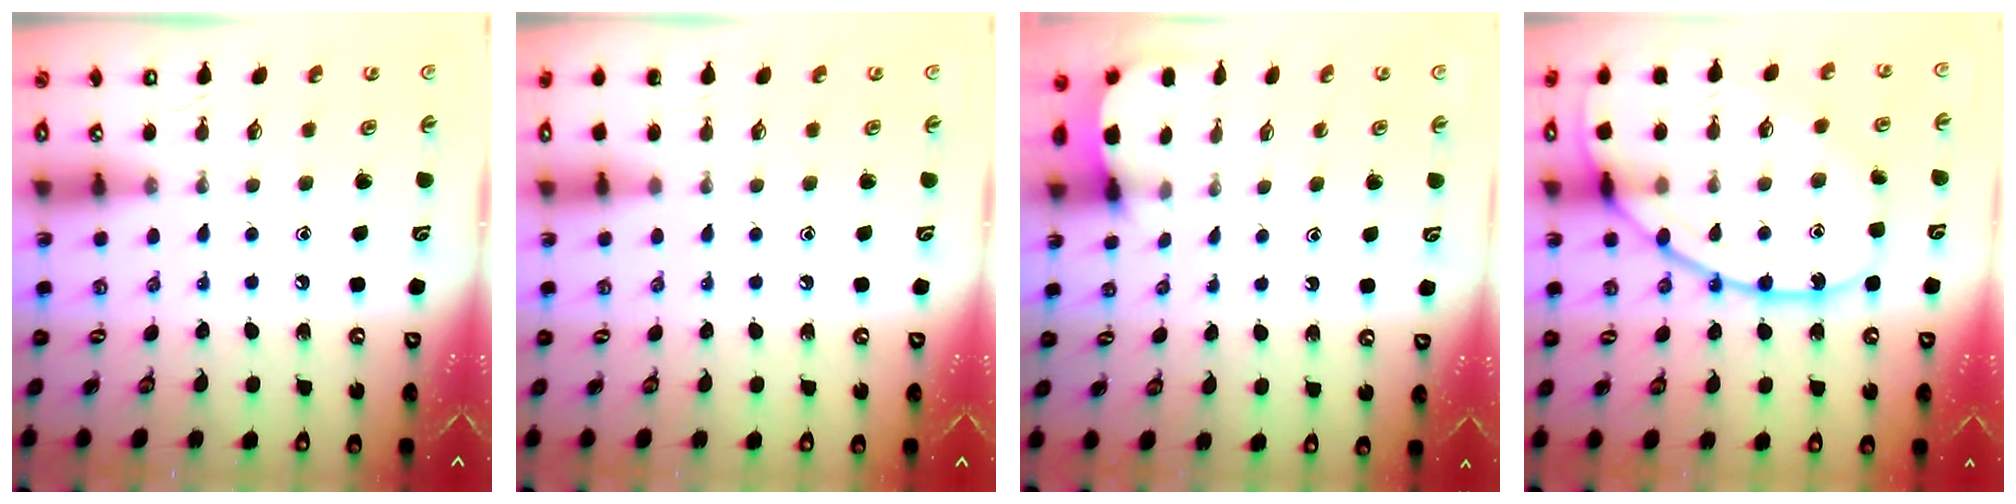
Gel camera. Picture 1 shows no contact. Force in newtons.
{"total": 0.0}
{"total": 2.6, "press": 2.6, "slide": 0.3}
{"total": 16.3, "press": 16.2, "slide": 1.0}